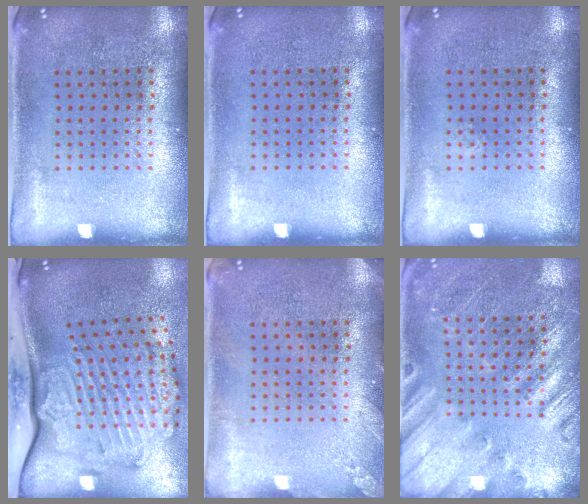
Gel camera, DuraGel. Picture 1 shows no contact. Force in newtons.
{"total": 0.0}
{"total": 0.0}
{"total": 3.6, "press": 2.5, "slide": 2.5}
{"total": 1.2, "press": 1.2, "slide": 0.1}
{"total": 2.4, "press": 2.4, "slide": 0.5}